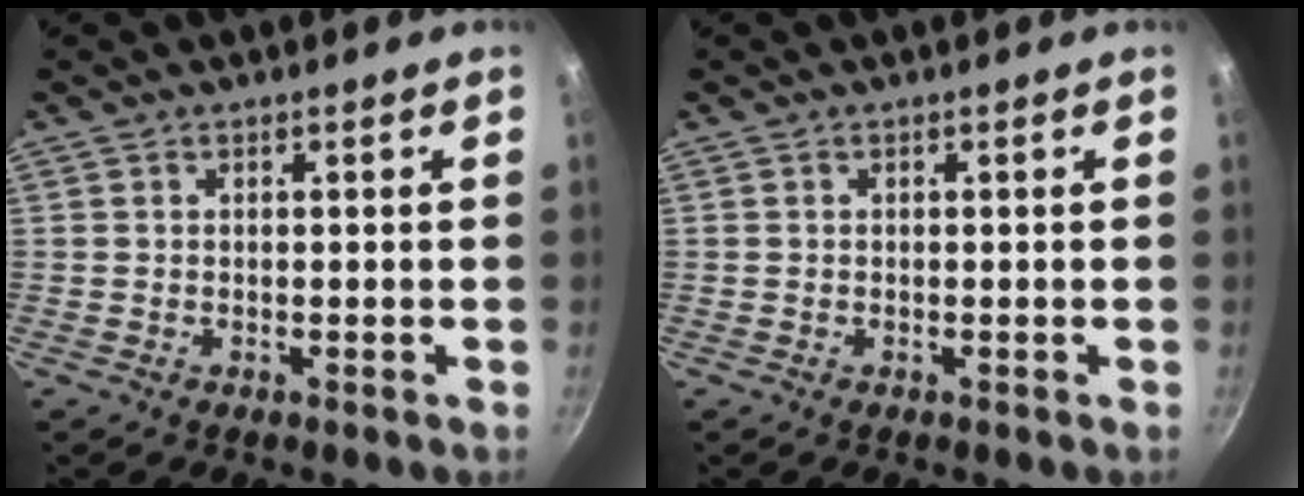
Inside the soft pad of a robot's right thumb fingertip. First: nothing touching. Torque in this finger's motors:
{"motor_torque": [-0.01, 0.02, 0.01, 0.00, 0.04]}